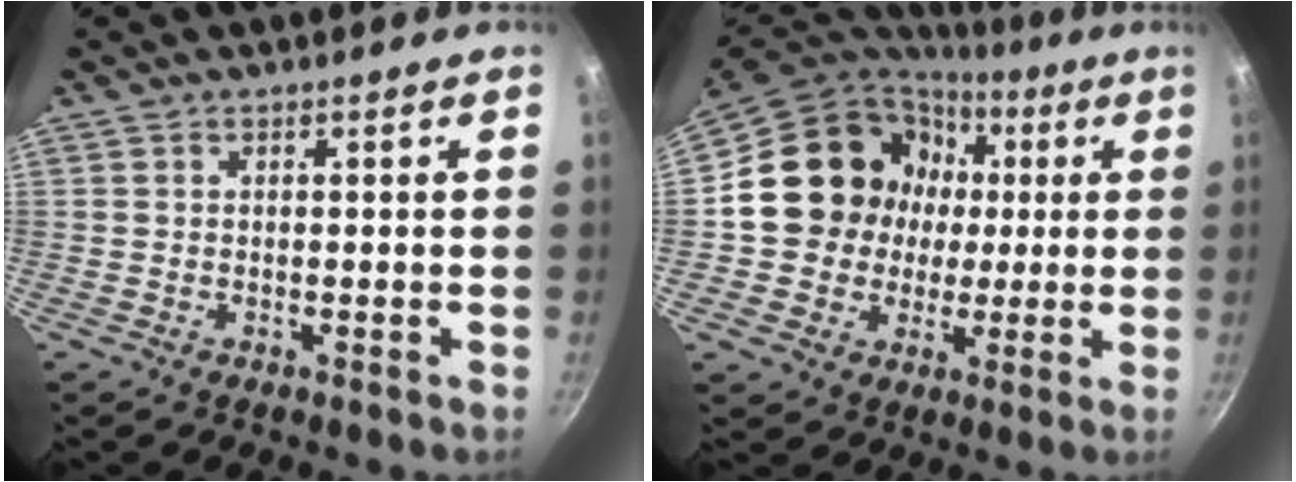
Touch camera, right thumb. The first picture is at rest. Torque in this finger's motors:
{"motor_torque": [0.95, 3.84, 1.30, -0.83, 0.02]}